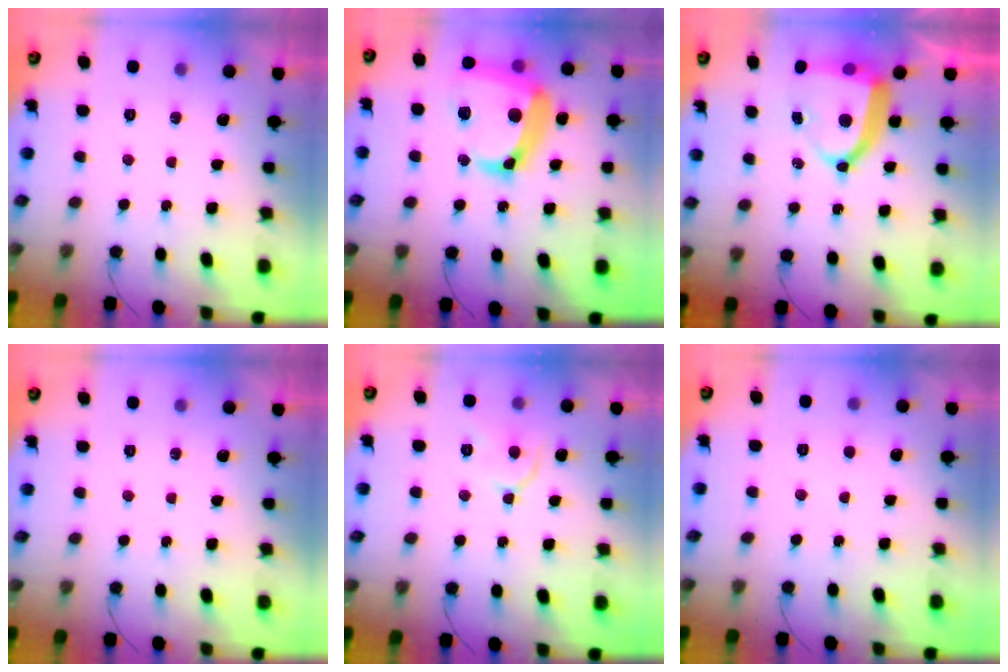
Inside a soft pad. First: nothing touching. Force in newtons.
{"total": 19.1, "press": 19.0, "slide": 2.0}
{"total": 12.4, "press": 12.4, "slide": 1.2}
{"total": 0.0}
{"total": 7.5, "press": 7.4, "slide": 0.9}
{"total": 2.6, "press": 2.6, "slide": 0.2}